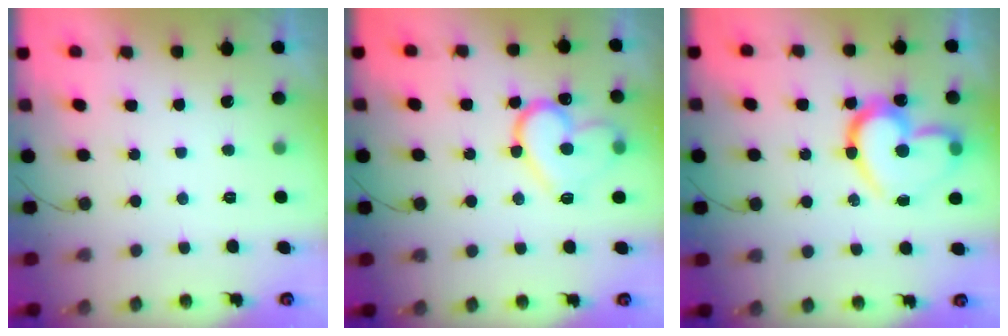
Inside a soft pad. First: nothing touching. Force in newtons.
{"total": 15.2, "press": 15.1, "slide": 1.5}
{"total": 19.4, "press": 19.3, "slide": 1.8}